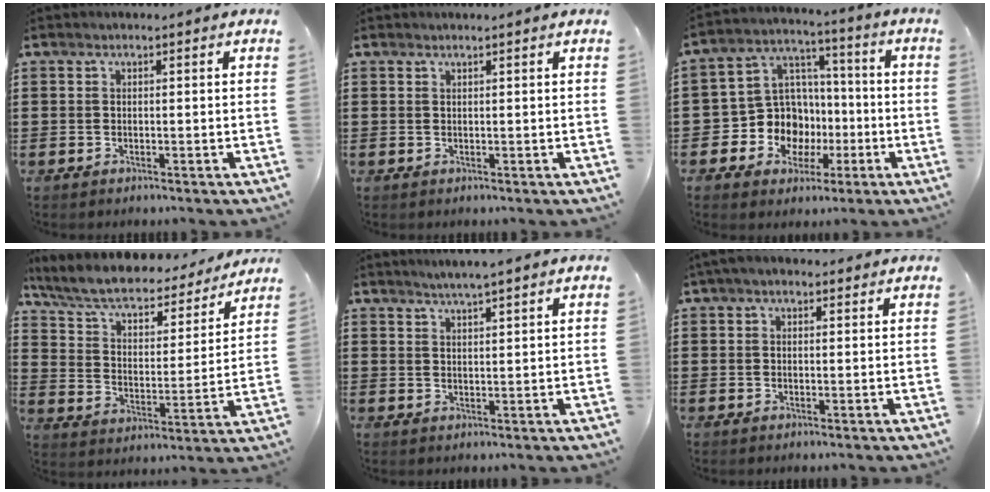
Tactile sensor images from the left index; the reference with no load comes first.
{"total": 0.8, "force": [0.7, -0.1, 0.3], "torque": [-0.007, -0.002, 0.014]}
{"total": 10.2, "force": [-2.7, 9.5, 2.7], "torque": [-0.099, 0.013, -0.042]}
{"total": 6.8, "force": [5.8, 1.9, 3.1], "torque": [-0.085, -0.036, 0.095]}
{"total": 2.5, "force": [2.3, -0.4, 0.8], "torque": [-0.020, -0.003, 0.042]}
{"total": 2.5, "force": [1.8, 1.2, 1.3], "torque": [-0.031, 0.008, 0.032]}